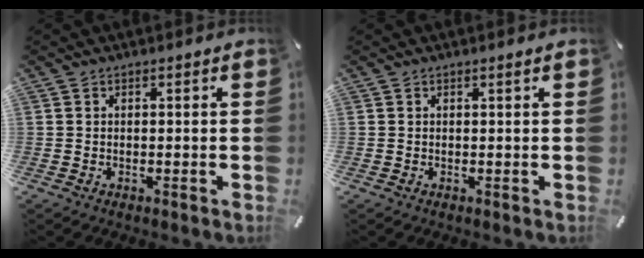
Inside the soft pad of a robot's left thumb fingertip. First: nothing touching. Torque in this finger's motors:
{"motor_torque": [-0.17, -0.16, -0.06, 0.02, 0.01]}